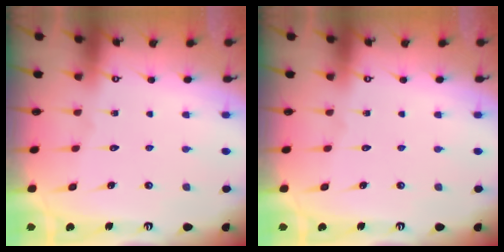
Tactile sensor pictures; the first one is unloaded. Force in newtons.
{"total": 0.0}